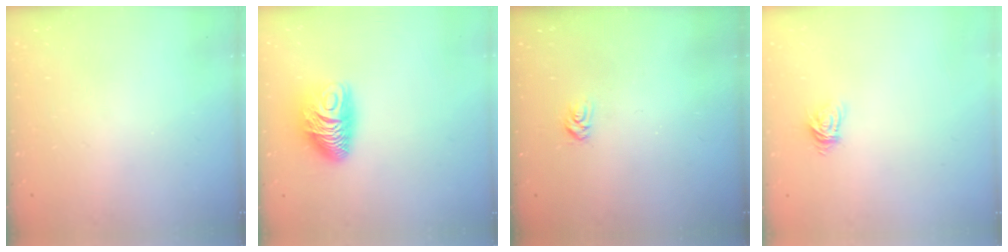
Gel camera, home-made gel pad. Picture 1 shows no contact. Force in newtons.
{"total": 10.3, "press": 10.3, "slide": 0.8}
{"total": 4.3, "press": 4.2, "slide": 0.5}
{"total": 4.7, "press": 4.7, "slide": 0.4}